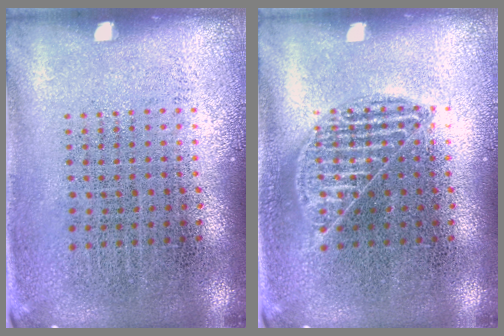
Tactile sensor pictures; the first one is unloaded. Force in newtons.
{"total": 1.5, "press": 1.5, "slide": 0.3}